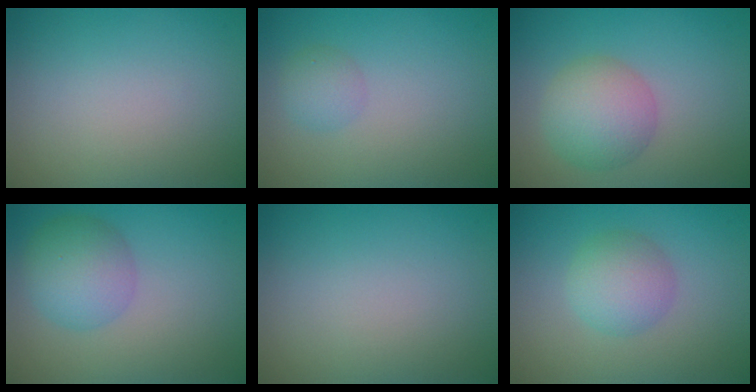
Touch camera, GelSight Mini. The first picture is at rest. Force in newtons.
{"total": 1.6, "press": 1.6, "slide": 0.1}
{"total": 4.7, "press": 4.7, "slide": 0.2}
{"total": 4.5, "press": 4.5, "slide": 0.1}
{"total": 0.0}
{"total": 3.3, "press": 3.3, "slide": 0.1}